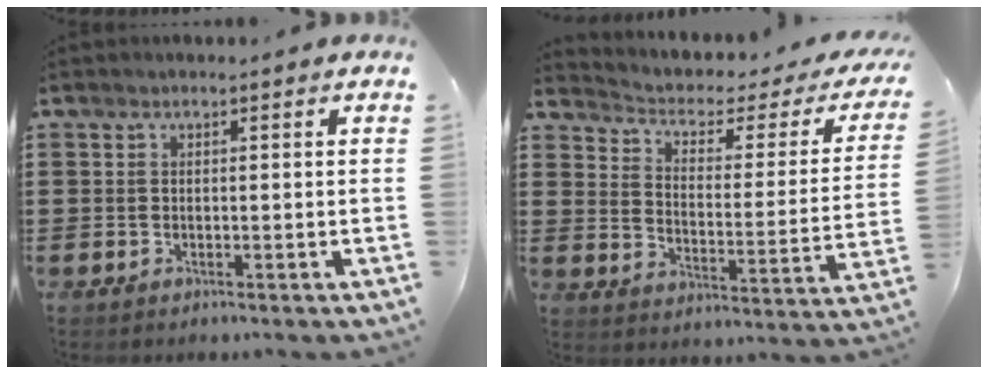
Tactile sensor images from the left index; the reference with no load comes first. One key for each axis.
{"total": 2.5, "fx": 1.3, "fy": 1.3, "fz": 1.6, "tx": -0.046, "ty": -0.015, "tz": 0.011}